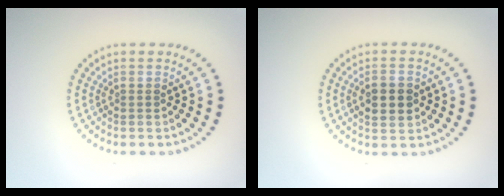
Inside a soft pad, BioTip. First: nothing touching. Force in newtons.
{"total": 3.8, "press": 3.8, "slide": 0.0}